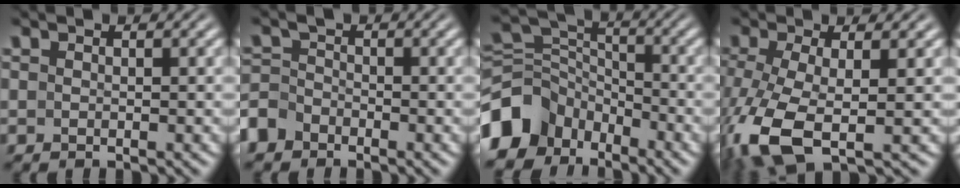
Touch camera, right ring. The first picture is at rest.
{"total": 3.3, "force": [-2.4, 2.2, 0.5], "torque": [-0.017, -0.021, -0.037]}
{"total": 8.9, "force": [-3.3, 7.2, 4.1], "torque": [-0.092, -0.036, -0.053]}
{"total": 6.9, "force": [-2.3, 3.7, 5.4], "torque": [-0.152, -0.044, -0.012]}